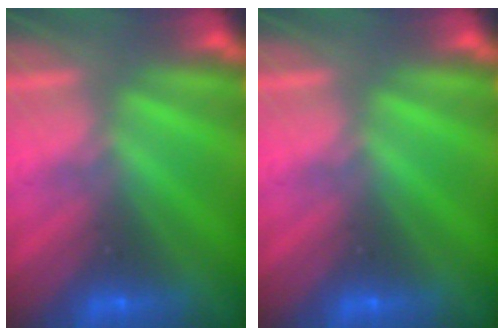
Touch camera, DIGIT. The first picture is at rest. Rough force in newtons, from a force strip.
{"total": 0.0}